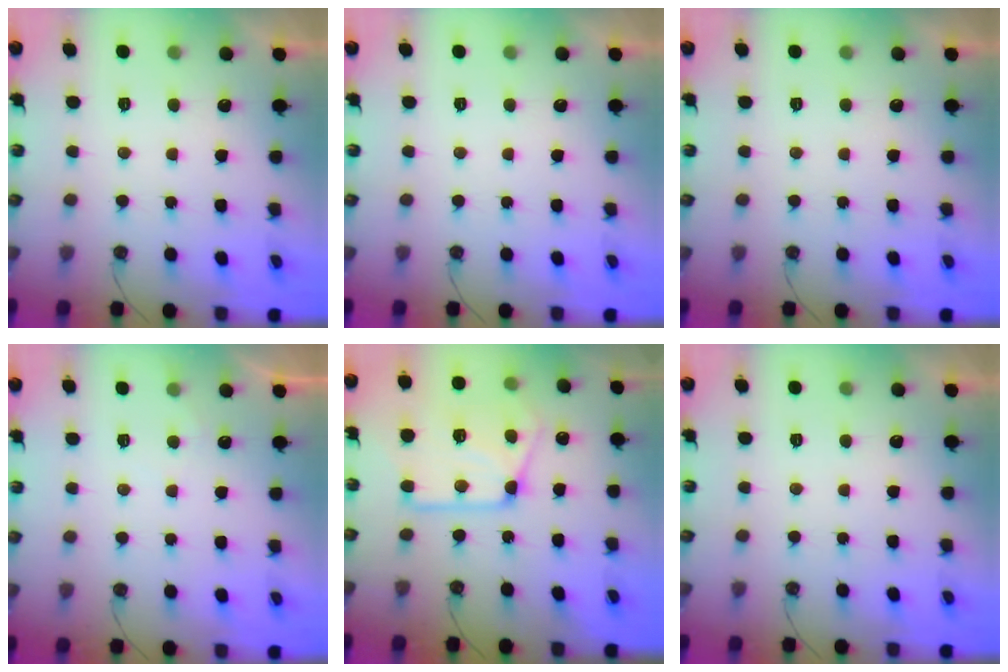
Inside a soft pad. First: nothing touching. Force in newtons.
{"total": 0.0}
{"total": 0.0}
{"total": 2.3, "press": 2.2, "slide": 0.3}
{"total": 18.5, "press": 18.4, "slide": 1.7}
{"total": 0.0}